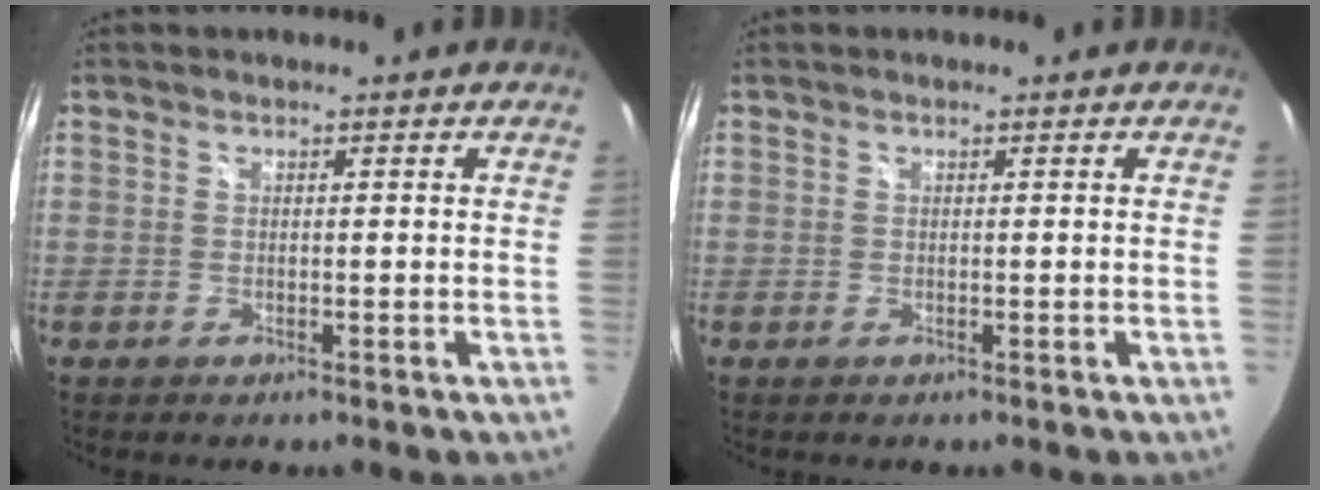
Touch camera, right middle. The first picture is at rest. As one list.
[{"total": 0.0}]